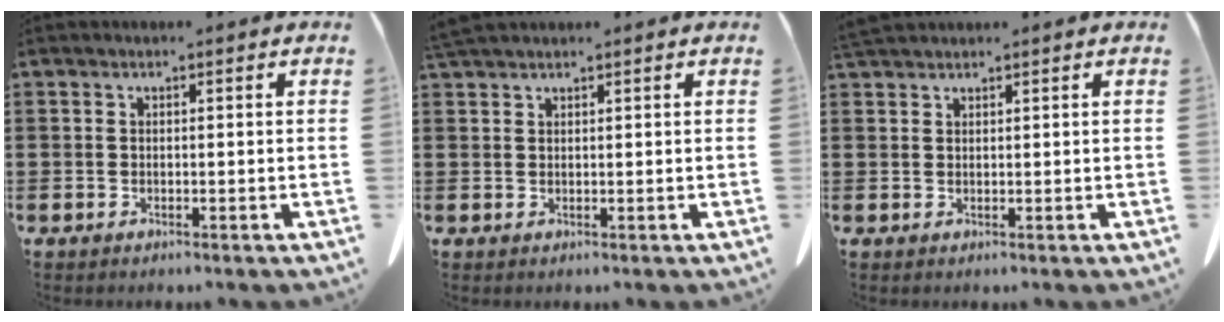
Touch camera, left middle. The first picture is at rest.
{"total": 1.9, "force": [1.7, 0.1, 0.8], "torque": [-0.020, -0.003, 0.035]}
{"total": 1.9, "force": [1.8, 0.1, 0.6], "torque": [-0.018, -0.001, 0.036]}